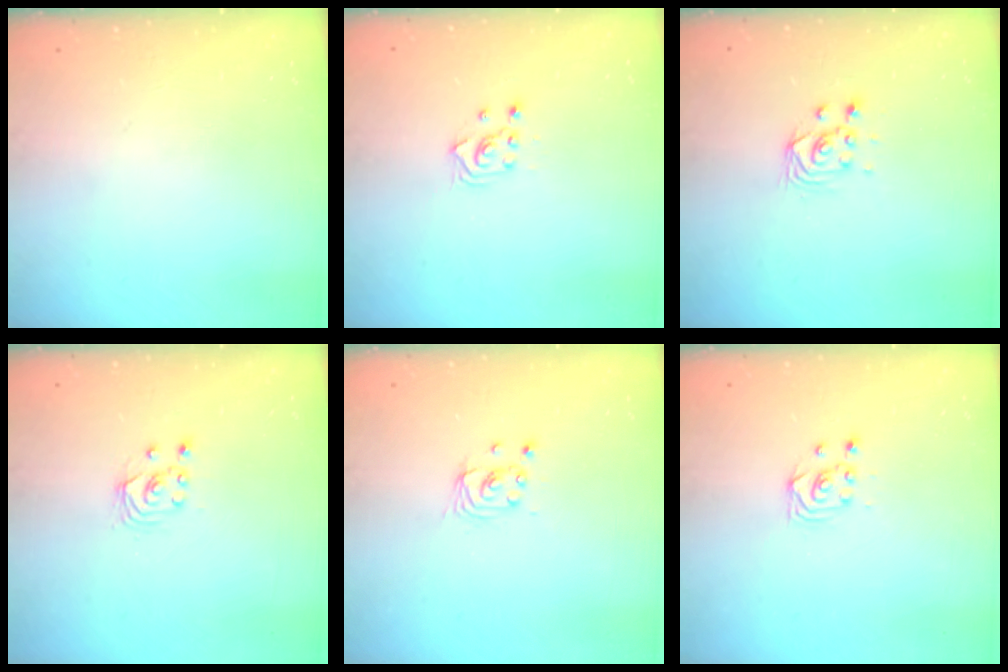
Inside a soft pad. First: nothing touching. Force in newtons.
{"total": 2.3, "press": 2.3, "slide": 0.3}
{"total": 3.0, "press": 3.0, "slide": 0.1}
{"total": 1.7, "press": 1.7, "slide": 0.2}
{"total": 2.4, "press": 2.4, "slide": 0.2}
{"total": 3.3, "press": 3.3, "slide": 0.4}